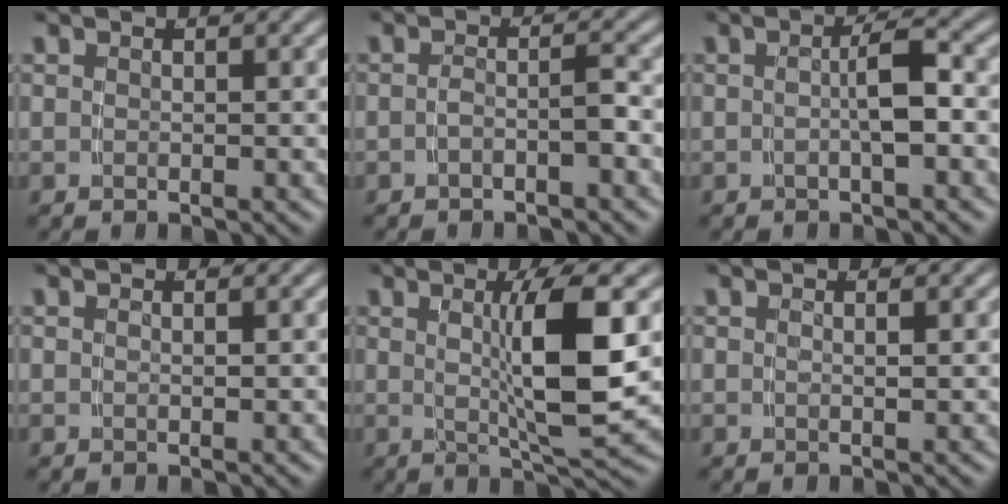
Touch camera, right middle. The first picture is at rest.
{"total": 1.8, "force": [-1.3, -0.2, 1.2], "torque": [-0.019, -0.001, -0.022]}
{"total": 2.6, "force": [-0.6, -0.1, 2.5], "torque": [-0.033, 0.003, -0.008]}
{"total": 0.6, "force": [0.0, -0.6, 0.1], "torque": [-0.003, -0.002, 0.005]}
{"total": 6.5, "force": [1.1, 0.5, 6.4], "torque": [-0.109, -0.009, 0.023]}
{"total": 0.7, "force": [0.1, -0.6, 0.3], "torque": [-0.006, -0.003, 0.008]}